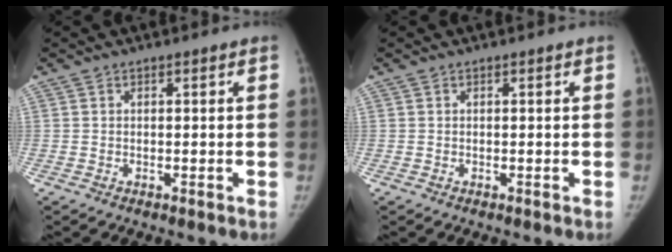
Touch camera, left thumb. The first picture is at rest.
{"total": 0.0}